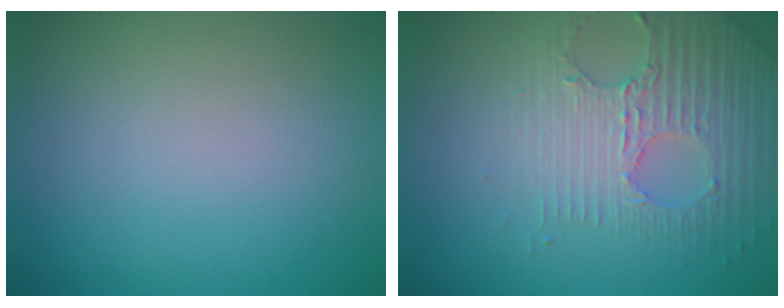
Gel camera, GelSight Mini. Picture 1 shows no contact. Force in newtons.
{"total": 3.9, "press": 3.8, "slide": 1.1}